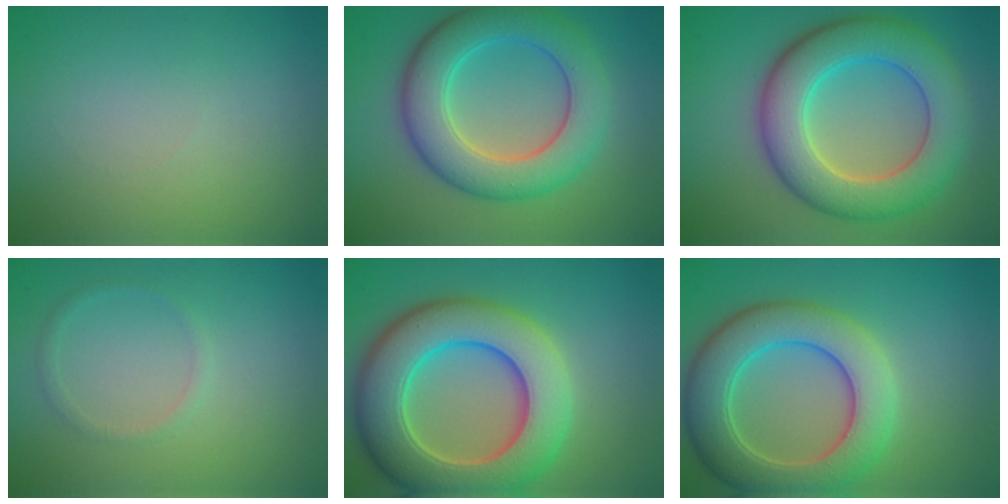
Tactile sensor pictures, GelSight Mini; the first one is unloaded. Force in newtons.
{"total": 8.1, "press": 8.1, "slide": 0.1}
{"total": 9.3, "press": 9.3, "slide": 0.5}
{"total": 1.0, "press": 1.0, "slide": 0.0}
{"total": 11.2, "press": 11.2, "slide": 0.6}
{"total": 8.5, "press": 8.4, "slide": 0.5}